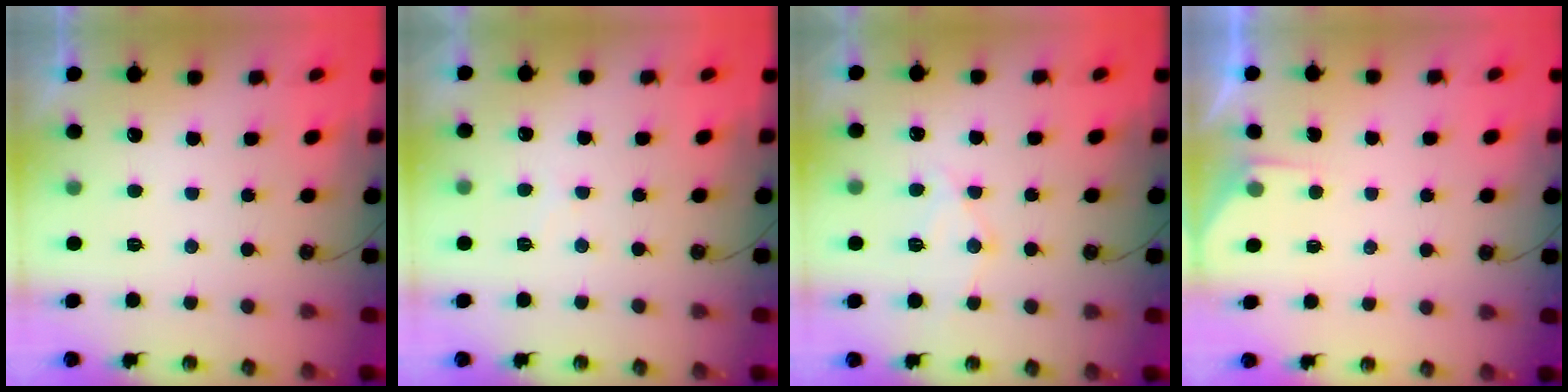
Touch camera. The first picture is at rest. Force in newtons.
{"total": 3.7, "press": 3.7, "slide": 0.6}
{"total": 9.9, "press": 9.9, "slide": 0.8}
{"total": 2.1, "press": 2.0, "slide": 0.3}